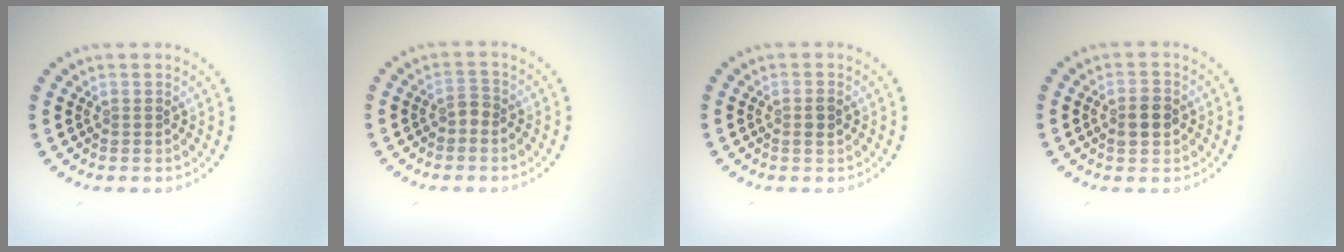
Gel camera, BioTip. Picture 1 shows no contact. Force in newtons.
{"total": 0.9, "press": 0.8, "slide": 0.5}
{"total": 1.2, "press": 1.1, "slide": 0.3}
{"total": 2.8, "press": 2.8, "slide": 0.2}